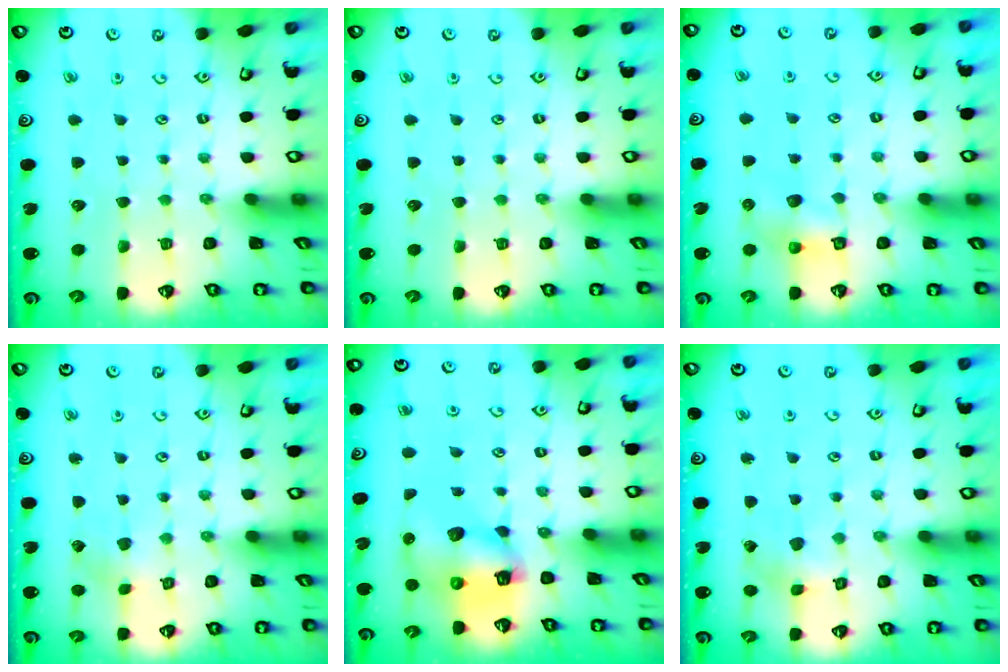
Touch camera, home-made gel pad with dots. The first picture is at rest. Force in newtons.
{"total": 0.0}
{"total": 7.4, "press": 7.4, "slide": 0.2}
{"total": 1.8, "press": 1.8, "slide": 0.1}
{"total": 10.2, "press": 10.1, "slide": 1.4}
{"total": 3.3, "press": 3.3, "slide": 0.2}